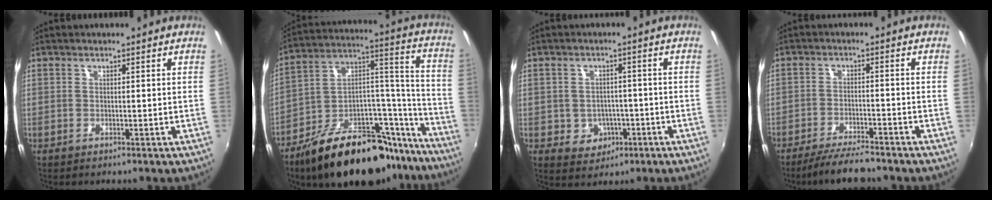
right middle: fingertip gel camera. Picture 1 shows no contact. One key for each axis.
{"total": 29.0, "fx": -20.9, "fy": 12.3, "fz": 15.9, "tx": -0.220, "ty": 0.054, "tz": -0.305}
{"total": 5.7, "fx": -1.8, "fy": 5.1, "fz": 1.8, "tx": -0.047, "ty": 0.009, "tz": -0.009}
{"total": 7.8, "fx": -6.9, "fy": 1.0, "fz": 3.4, "tx": -0.081, "ty": -0.011, "tz": -0.114}